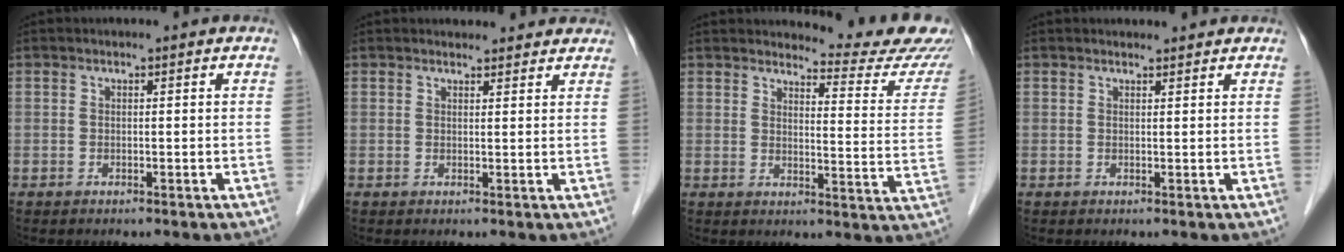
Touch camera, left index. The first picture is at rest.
{"total": 5.2, "force": [4.9, 1.6, 0.9], "torque": [-0.005, 0.011, 0.049]}
{"total": 14.3, "force": [14.1, 0.5, 2.2], "torque": [-0.012, -0.104, 0.141]}
{"total": 2.5, "force": [2.4, 0.5, 0.4], "torque": [-0.011, 0.011, 0.028]}